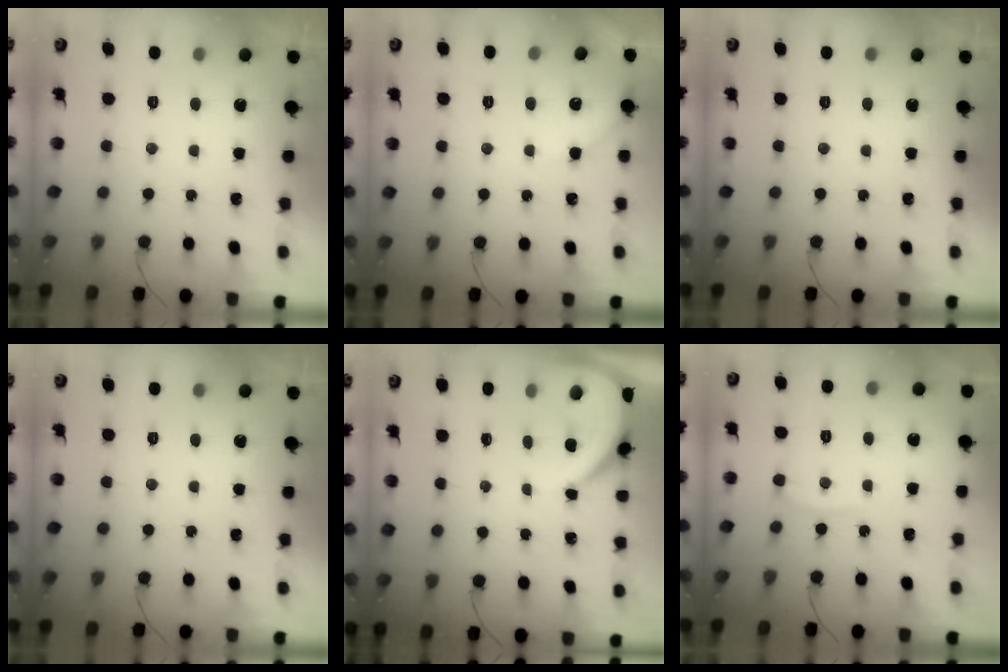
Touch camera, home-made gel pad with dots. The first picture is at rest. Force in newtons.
{"total": 3.8, "press": 3.7, "slide": 0.6}
{"total": 0.0}
{"total": 0.0}
{"total": 3.8, "press": 3.7, "slide": 0.4}
{"total": 5.9, "press": 5.9, "slide": 0.7}